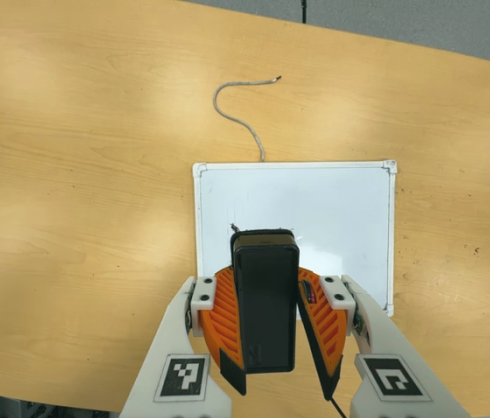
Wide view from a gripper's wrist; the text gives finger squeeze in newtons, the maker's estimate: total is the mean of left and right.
{"total": 8.7, "left": 8.7, "right": 8.6}